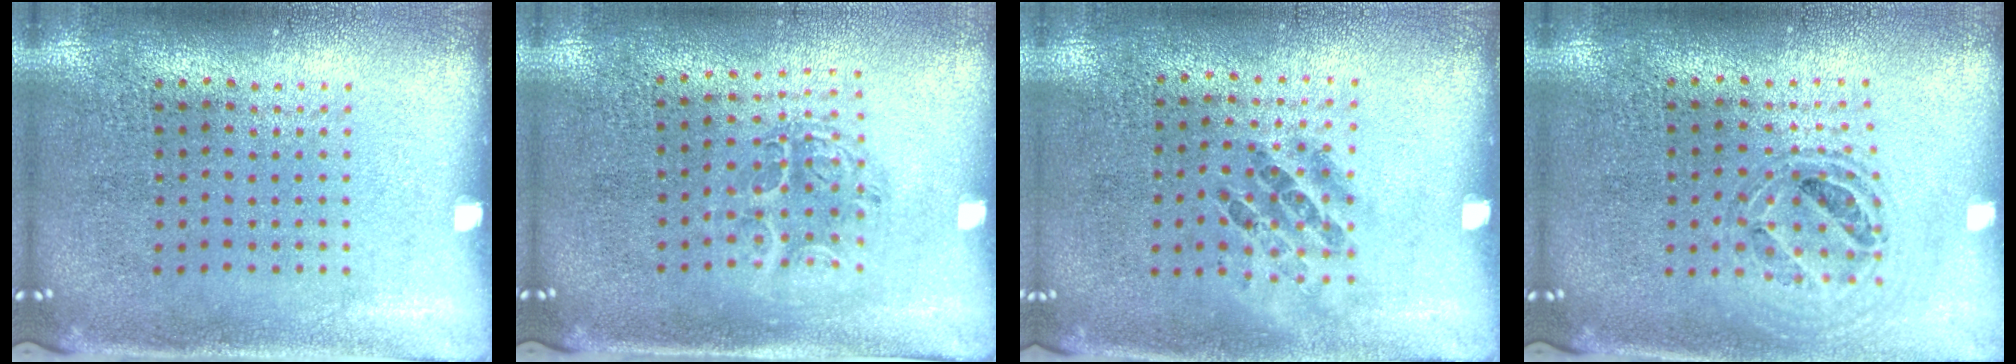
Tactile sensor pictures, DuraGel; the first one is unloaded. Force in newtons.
{"total": 1.2, "press": 1.2, "slide": 0.4}
{"total": 1.0, "press": 0.7, "slide": 0.7}
{"total": 0.7, "press": 0.7, "slide": 0.2}